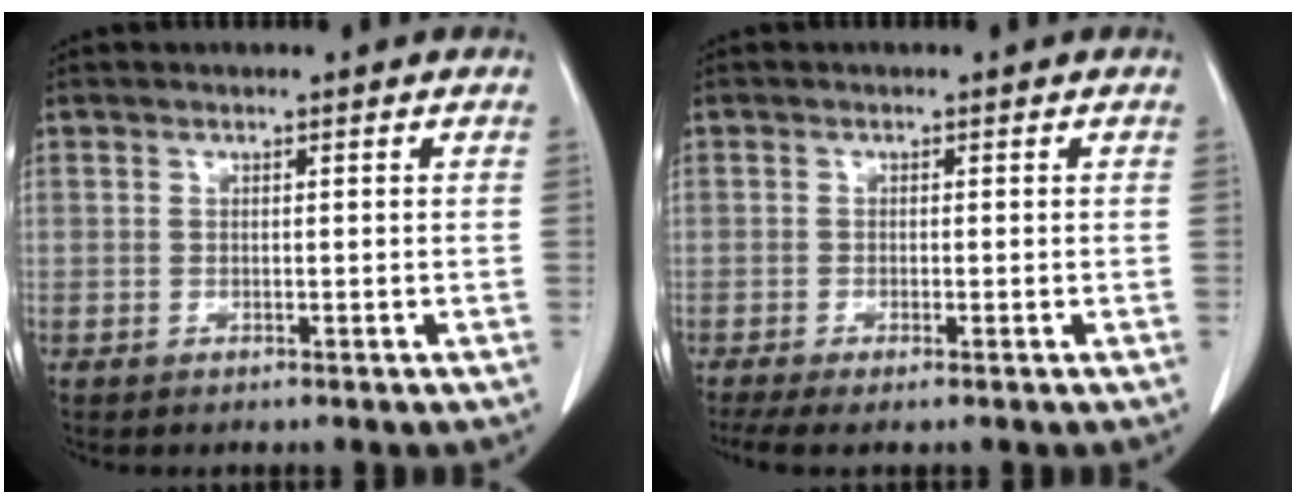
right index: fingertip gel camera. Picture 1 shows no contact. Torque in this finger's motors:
{"motor_torque": [0.21, -0.15, 0.07, 0.02]}